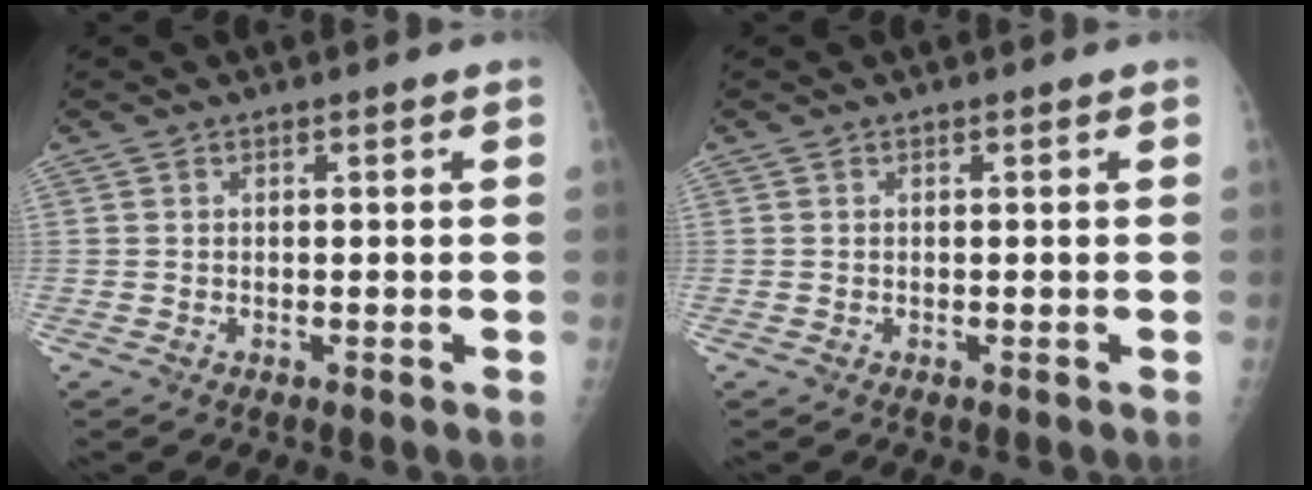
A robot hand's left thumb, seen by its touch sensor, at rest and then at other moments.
{"total": 0.0}